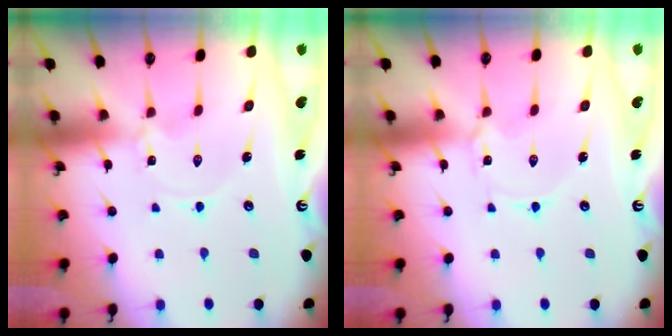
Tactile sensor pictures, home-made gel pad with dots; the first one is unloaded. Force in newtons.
{"total": 1.7, "press": 1.7, "slide": 0.3}